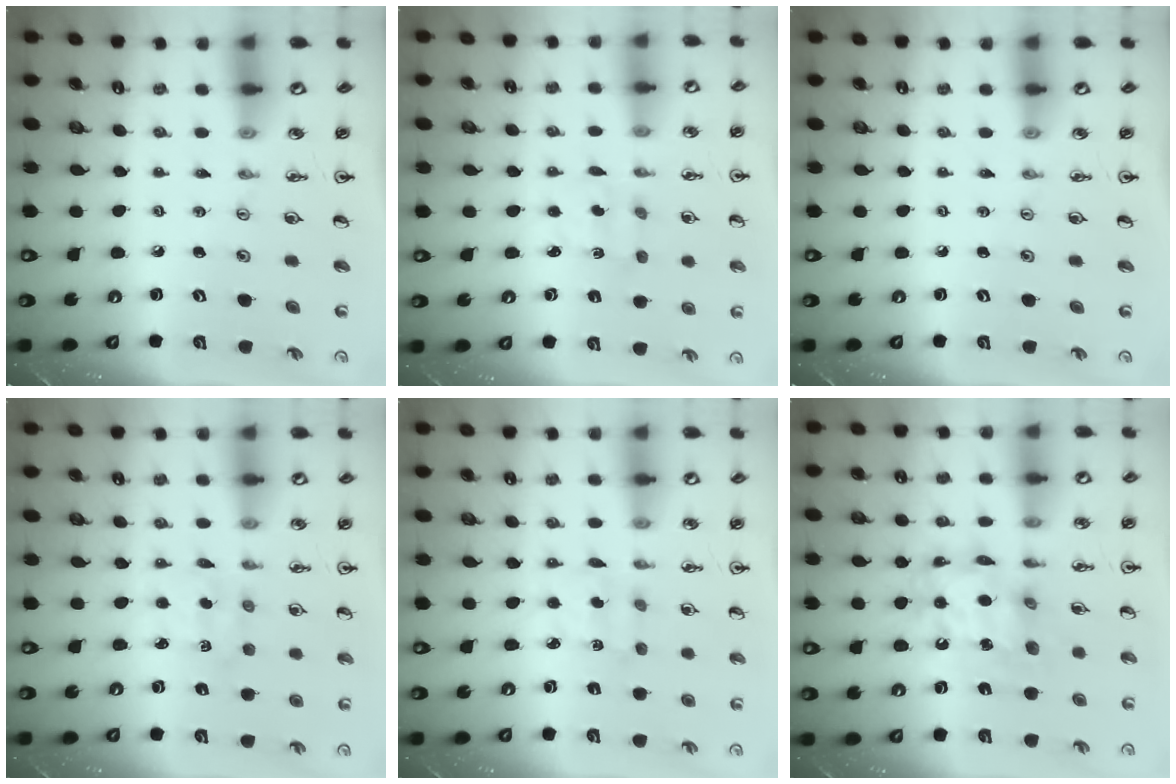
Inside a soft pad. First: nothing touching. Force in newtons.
{"total": 2.2, "press": 2.1, "slide": 0.6}
{"total": 0.0}
{"total": 2.4, "press": 2.4, "slide": 0.3}
{"total": 2.0, "press": 2.0, "slide": 0.2}
{"total": 13.0, "press": 13.0, "slide": 1.2}